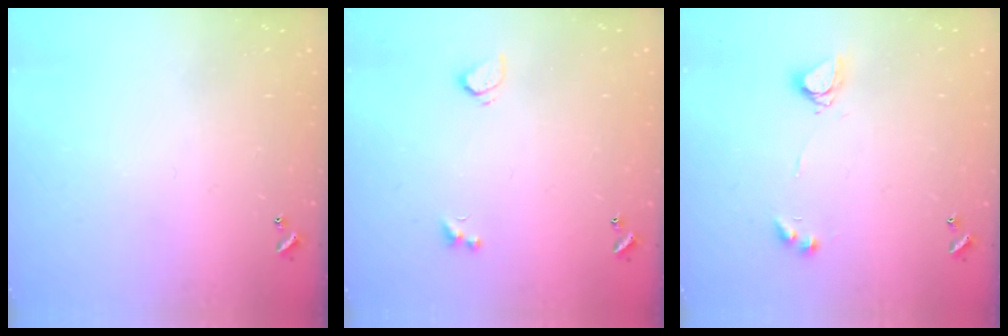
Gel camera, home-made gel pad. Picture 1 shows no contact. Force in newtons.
{"total": 2.1, "press": 1.8, "slide": 1.2}
{"total": 4.9, "press": 4.9, "slide": 0.3}